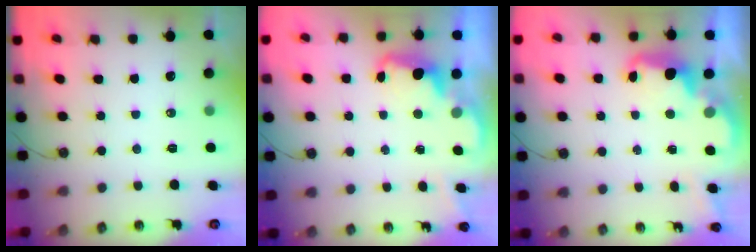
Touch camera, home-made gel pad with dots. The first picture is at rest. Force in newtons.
{"total": 2.2, "press": 2.1, "slide": 0.7}
{"total": 2.7, "press": 2.6, "slide": 0.7}